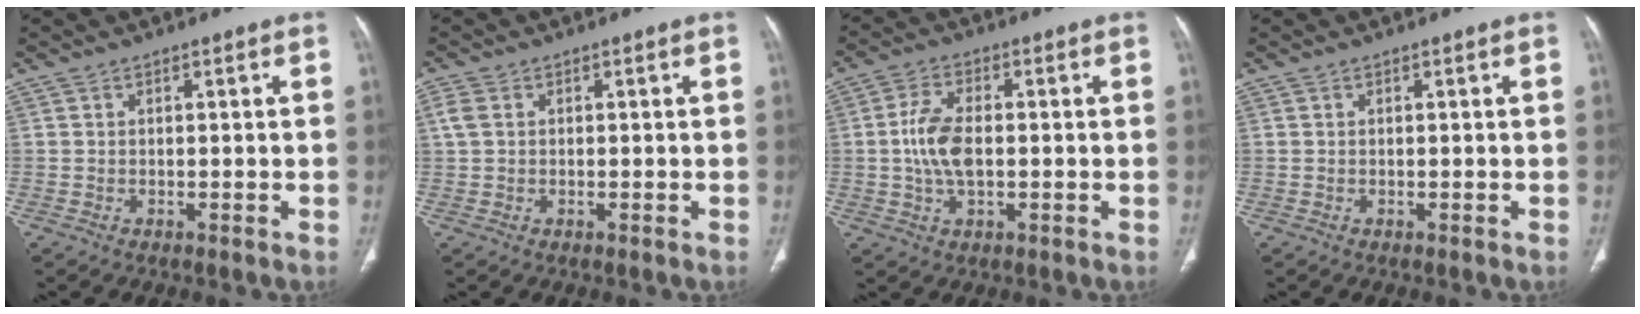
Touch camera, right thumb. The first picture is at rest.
{"total": 2.3, "force": [0.5, 1.8, 1.4], "torque": [-0.042, 0.005, 0.009]}
{"total": 7.8, "force": [-0.2, 4.1, 6.6], "torque": [-0.132, 0.007, -0.008]}
{"total": 0.0}